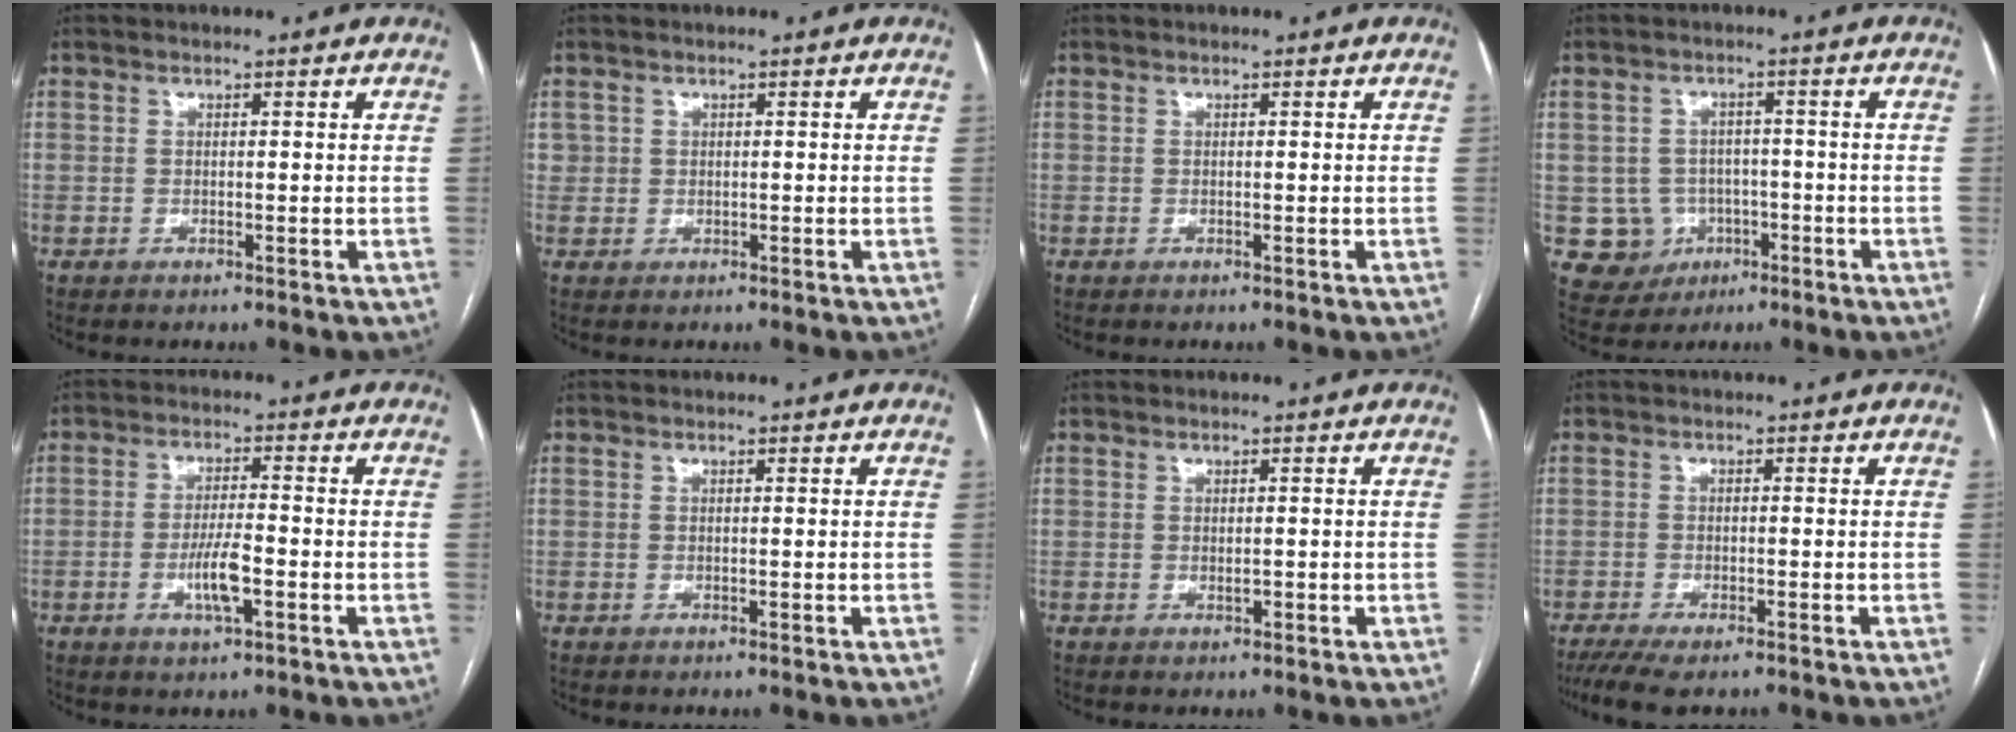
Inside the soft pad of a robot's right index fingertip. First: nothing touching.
{"total": 1.3, "force": [0.3, 1.2, 0.1], "torque": [0.011, 0.006, 0.004]}
{"total": 0.0}
{"total": 6.4, "force": [-1.7, 6.2, 0.9], "torque": [-0.016, 0.011, -0.014]}
{"total": 5.4, "force": [-1.9, 0.8, 5.0], "torque": [-0.096, -0.004, -0.033]}
{"total": 0.0}
{"total": 0.8, "force": [-0.2, 0.3, 0.7], "torque": [-0.012, -0.001, -0.001]}
{"total": 6.7, "force": [-5.1, 1.6, 3.9], "torque": [-0.062, -0.014, -0.083]}